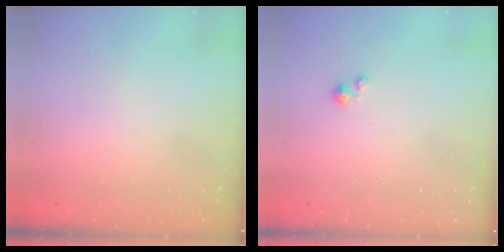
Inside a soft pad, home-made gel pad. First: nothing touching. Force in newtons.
{"total": 0.8, "press": 0.7, "slide": 0.3}